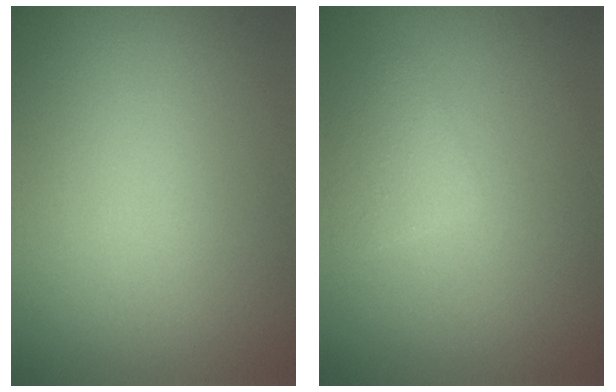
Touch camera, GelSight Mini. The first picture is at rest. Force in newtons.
{"total": 1.5, "press": 1.5, "slide": 0.1}